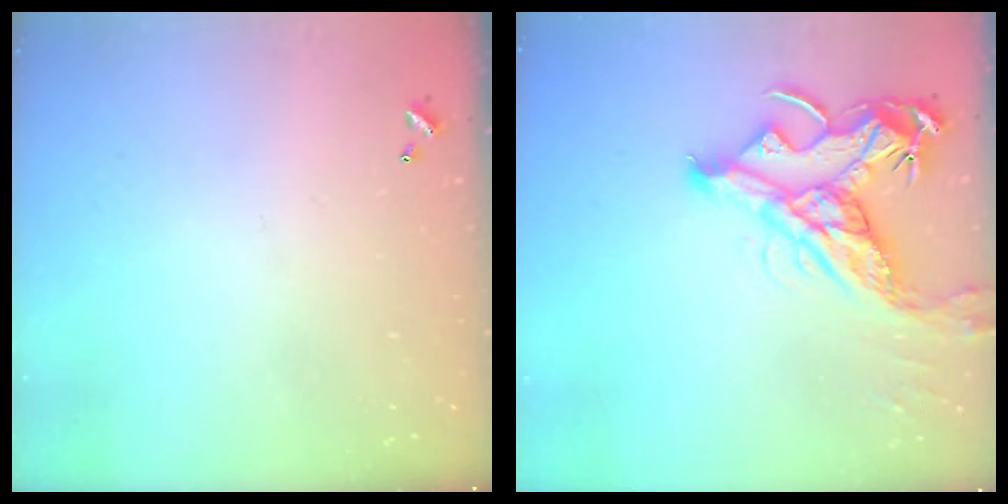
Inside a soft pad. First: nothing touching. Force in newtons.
{"total": 14.7, "press": 14.5, "slide": 2.1}